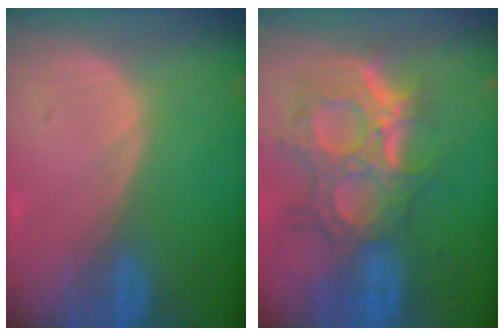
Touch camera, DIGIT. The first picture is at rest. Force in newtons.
{"total": 11.9, "press": 10.7, "slide": 5.3}